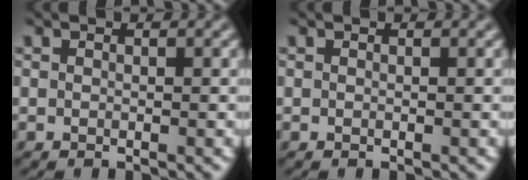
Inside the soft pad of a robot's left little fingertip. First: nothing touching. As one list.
[{"total": 0.0}]